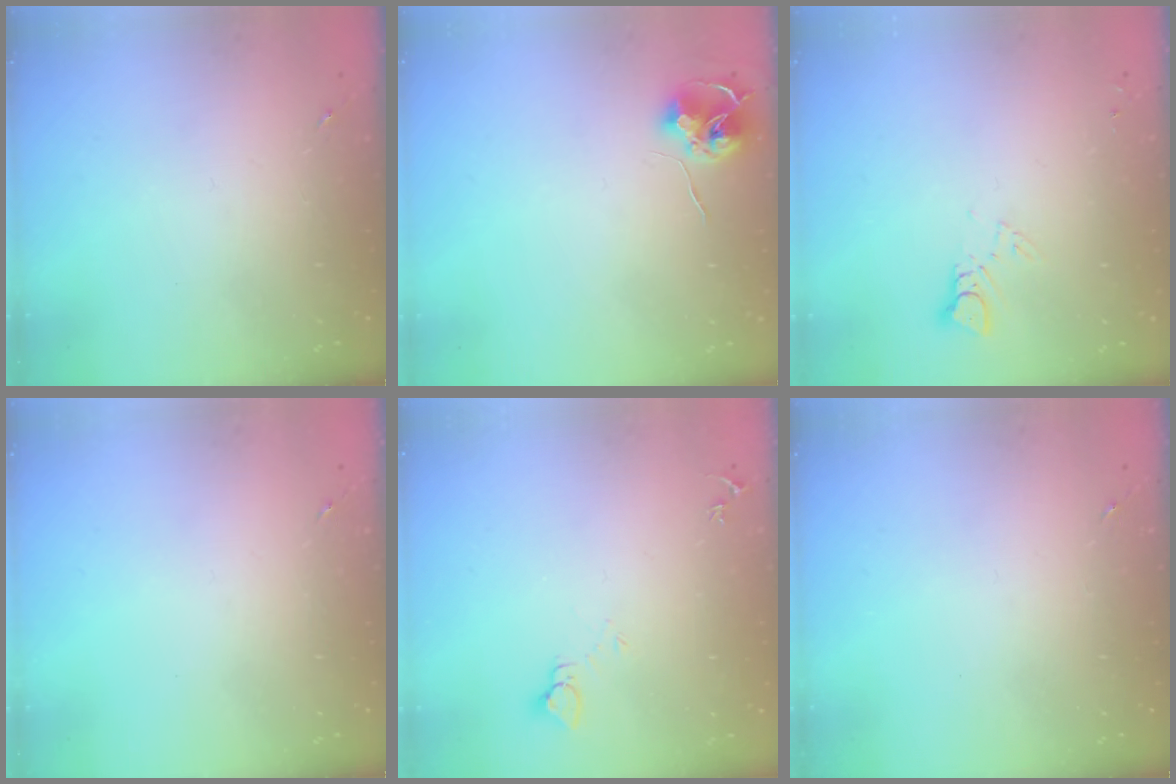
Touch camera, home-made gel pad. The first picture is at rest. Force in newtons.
{"total": 7.9, "press": 7.9, "slide": 0.4}
{"total": 3.2, "press": 3.2, "slide": 0.0}
{"total": 0.0}
{"total": 3.7, "press": 3.7, "slide": 0.3}
{"total": 0.0}